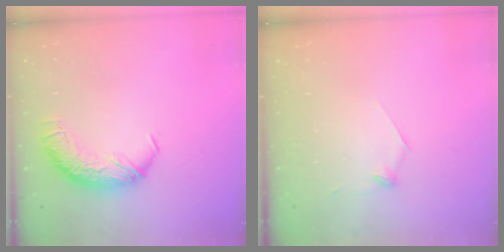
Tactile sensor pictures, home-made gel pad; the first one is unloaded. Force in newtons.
{"total": 8.0, "press": 8.0, "slide": 0.6}